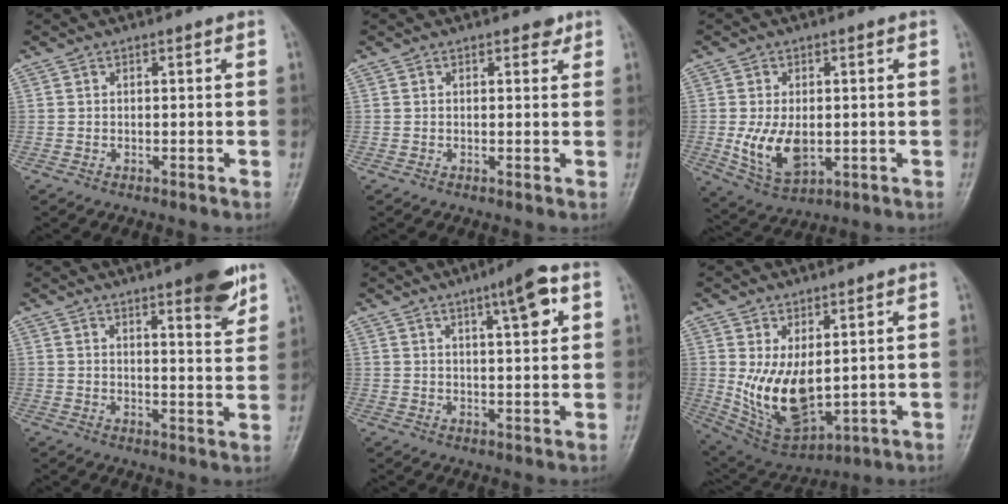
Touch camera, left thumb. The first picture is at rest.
{"total": 1.6, "force": [1.1, 0.9, 0.7], "torque": [0.003, -0.004, 0.009]}
{"total": 9.0, "force": [-0.9, 5.4, 7.2], "torque": [-0.127, -0.013, -0.003]}
{"total": 9.3, "force": [5.9, 2.0, 6.9], "torque": [-0.075, -0.032, 0.077]}
{"total": 7.3, "force": [3.4, 1.4, 6.3], "torque": [-0.088, -0.009, 0.050]}
{"total": 12.5, "force": [1.3, 6.8, 10.4], "torque": [-0.172, -0.027, 0.050]}